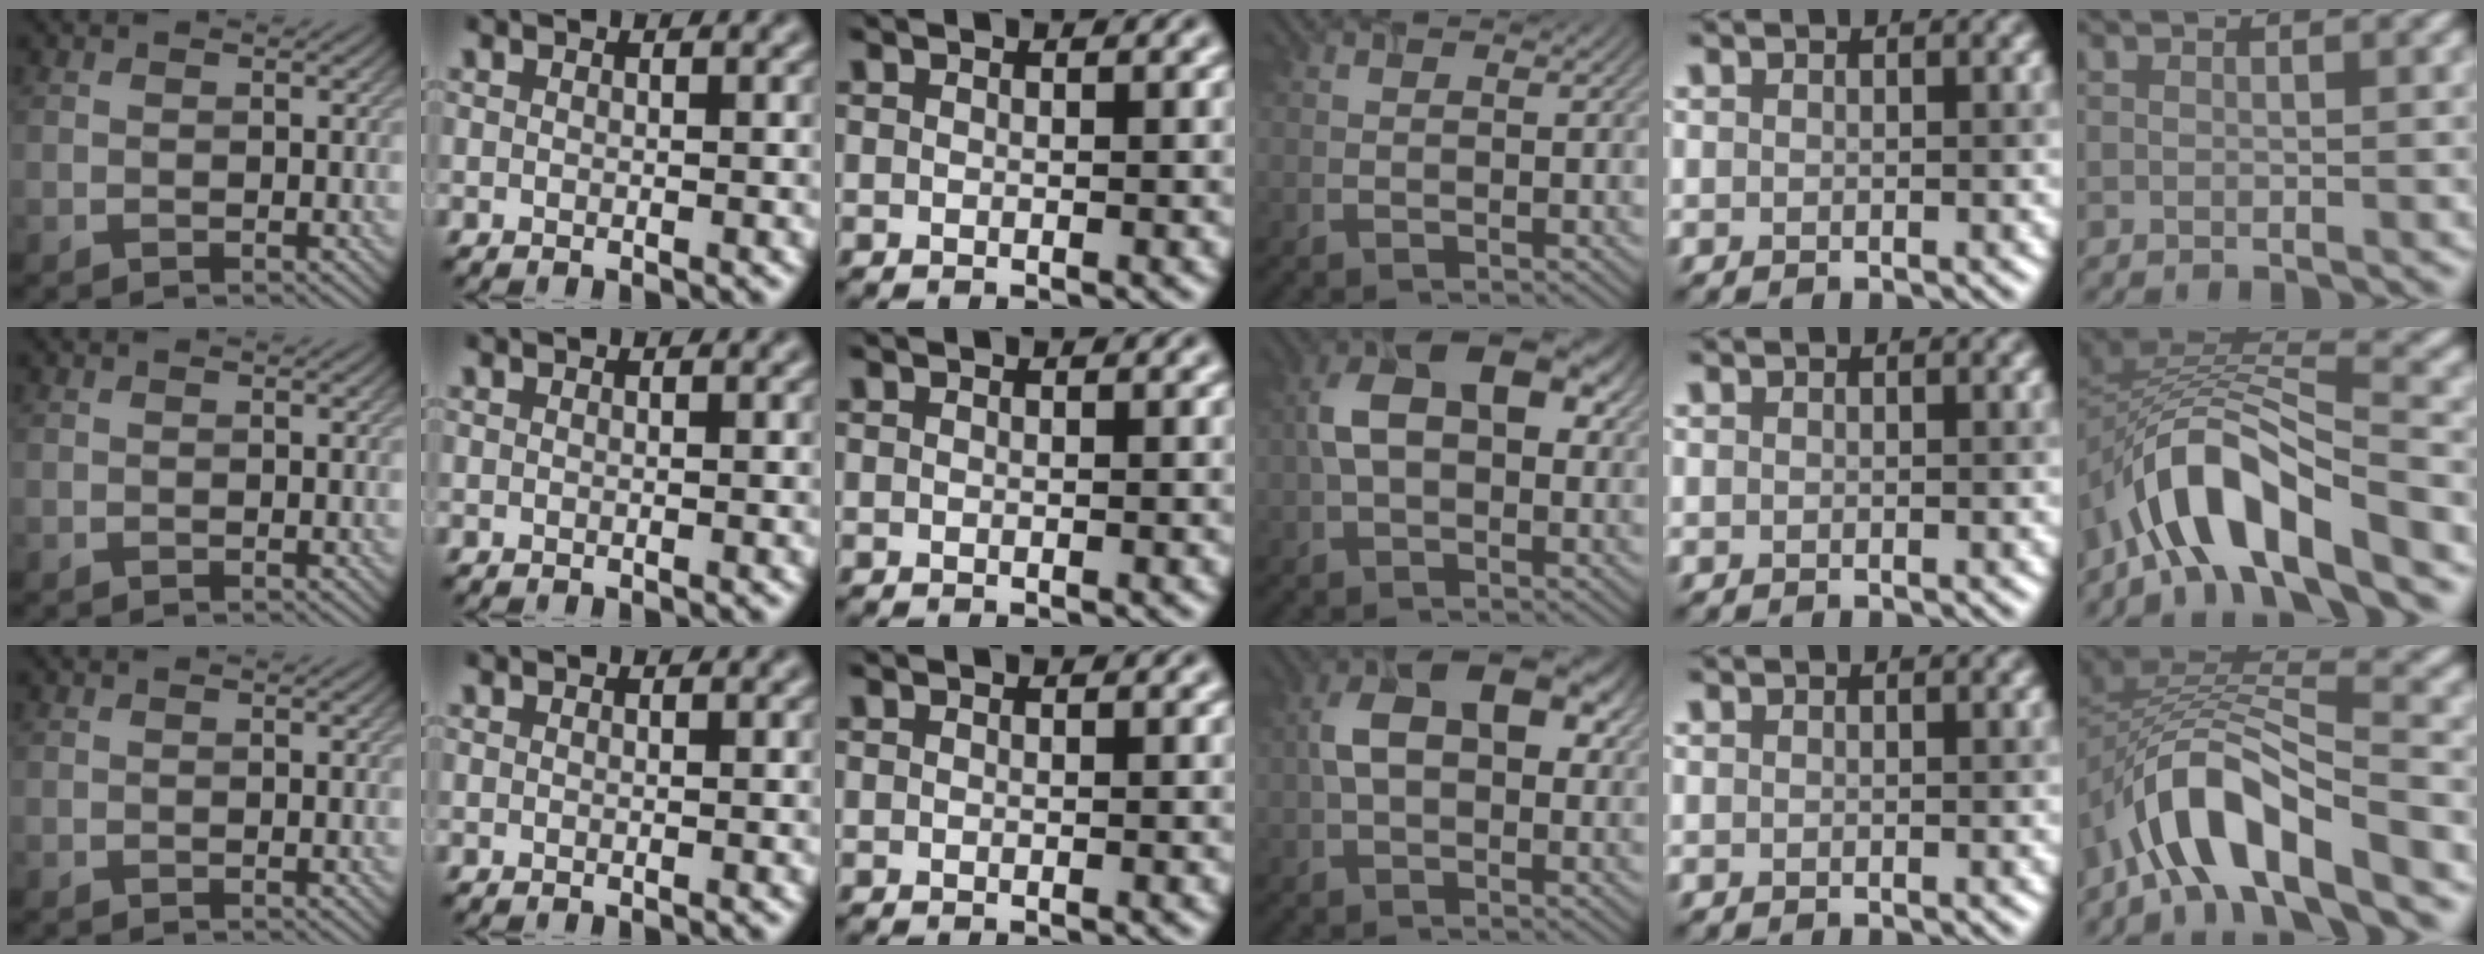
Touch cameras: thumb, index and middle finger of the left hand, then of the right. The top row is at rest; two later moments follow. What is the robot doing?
{"motion": "lift_and_place", "object": "timer"}